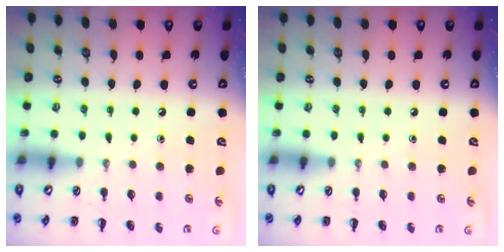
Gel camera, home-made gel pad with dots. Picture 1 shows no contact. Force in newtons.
{"total": 0.0}